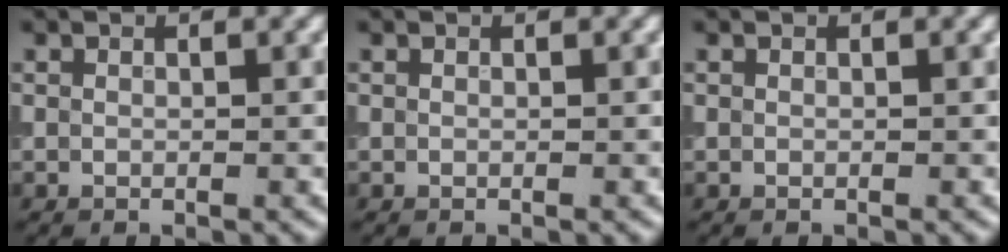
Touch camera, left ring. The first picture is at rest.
{"total": 0.0}
{"total": 0.0}